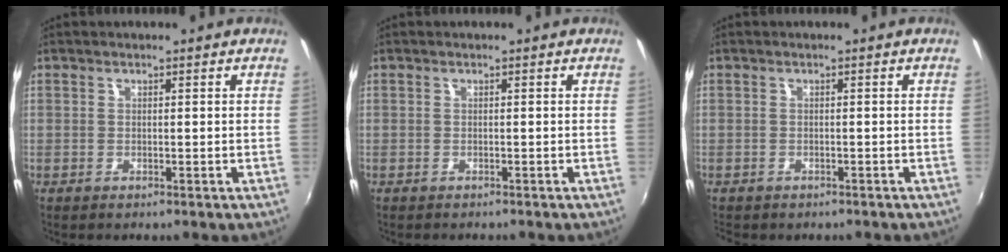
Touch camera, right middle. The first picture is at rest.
{"total": 0.8, "force": [-0.7, 0.3, 0.1], "torque": [-0.005, -0.002, -0.011]}
{"total": 1.9, "force": [-1.5, 1.0, 0.6], "torque": [-0.017, -0.008, -0.020]}